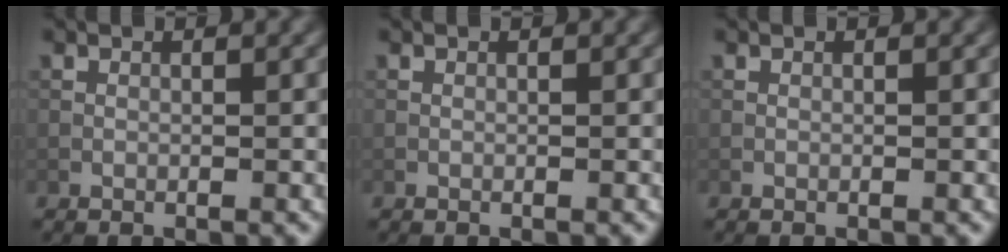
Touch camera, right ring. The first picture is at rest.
{"total": 0.0}
{"total": 0.0}